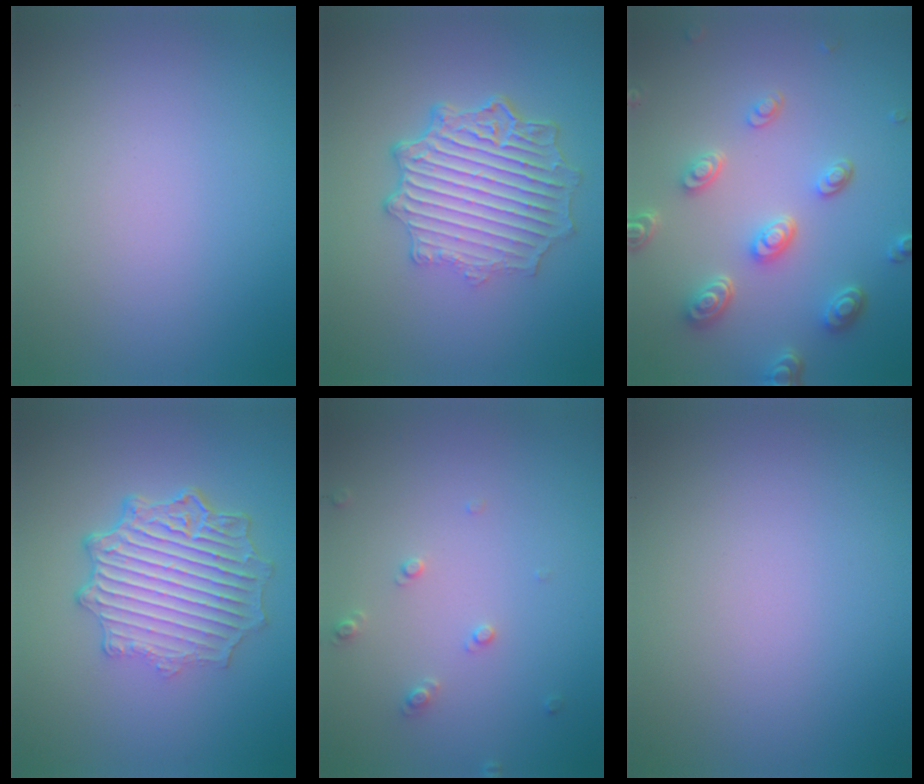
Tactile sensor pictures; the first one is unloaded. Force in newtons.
{"total": 6.9, "press": 5.2, "slide": 4.6}
{"total": 4.9, "press": 3.8, "slide": 3.1}
{"total": 6.9, "press": 5.2, "slide": 4.6}
{"total": 1.3, "press": 1.2, "slide": 0.3}
{"total": 0.0}